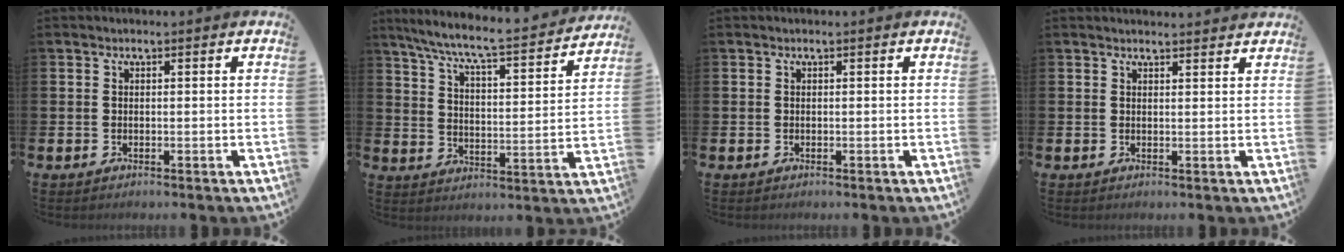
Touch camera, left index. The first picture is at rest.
{"total": 7.6, "force": [6.9, 0.6, 3.2], "torque": [-0.086, -0.055, 0.113]}
{"total": 0.0}
{"total": 1.5, "force": [1.5, 0.0, 0.0], "torque": [0.008, -0.010, 0.026]}